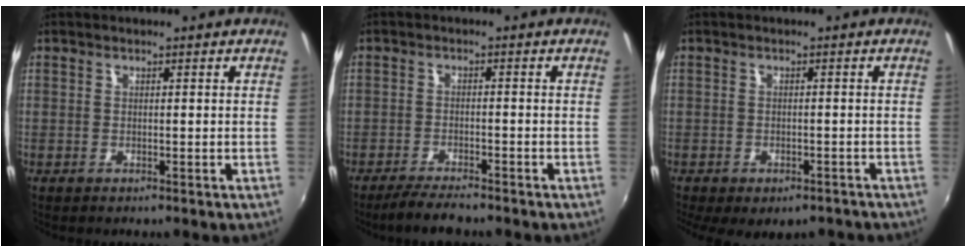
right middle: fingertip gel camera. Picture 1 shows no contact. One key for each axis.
{"total": 5.4, "fx": -4.7, "fy": 0.6, "fz": 2.6, "tx": -0.066, "ty": -0.013, "tz": -0.084}
{"total": 9.3, "fx": -6.7, "fy": 4.1, "fz": 4.9, "tx": -0.104, "ty": -0.030, "tz": -0.085}